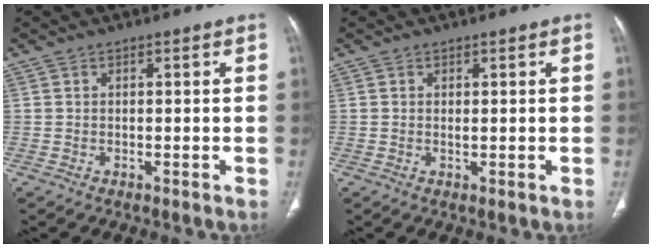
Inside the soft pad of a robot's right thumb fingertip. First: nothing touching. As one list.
[{"total": 0.6, "force": [0.2, 0.2, 0.6], "torque": [-0.015, -0.004, 0.004]}]